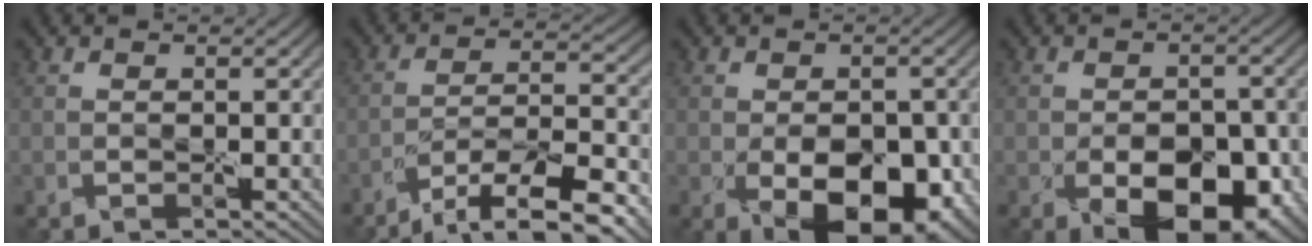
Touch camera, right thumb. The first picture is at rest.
{"total": 10.5, "force": [-8.3, 1.9, 6.2], "torque": [-0.108, 0.008, -0.143]}
{"total": 9.9, "force": [-3.5, 5.9, 7.1], "torque": [-0.098, -0.035, -0.032]}
{"total": 9.2, "force": [-4.1, 5.5, 6.2], "torque": [-0.091, -0.016, -0.043]}